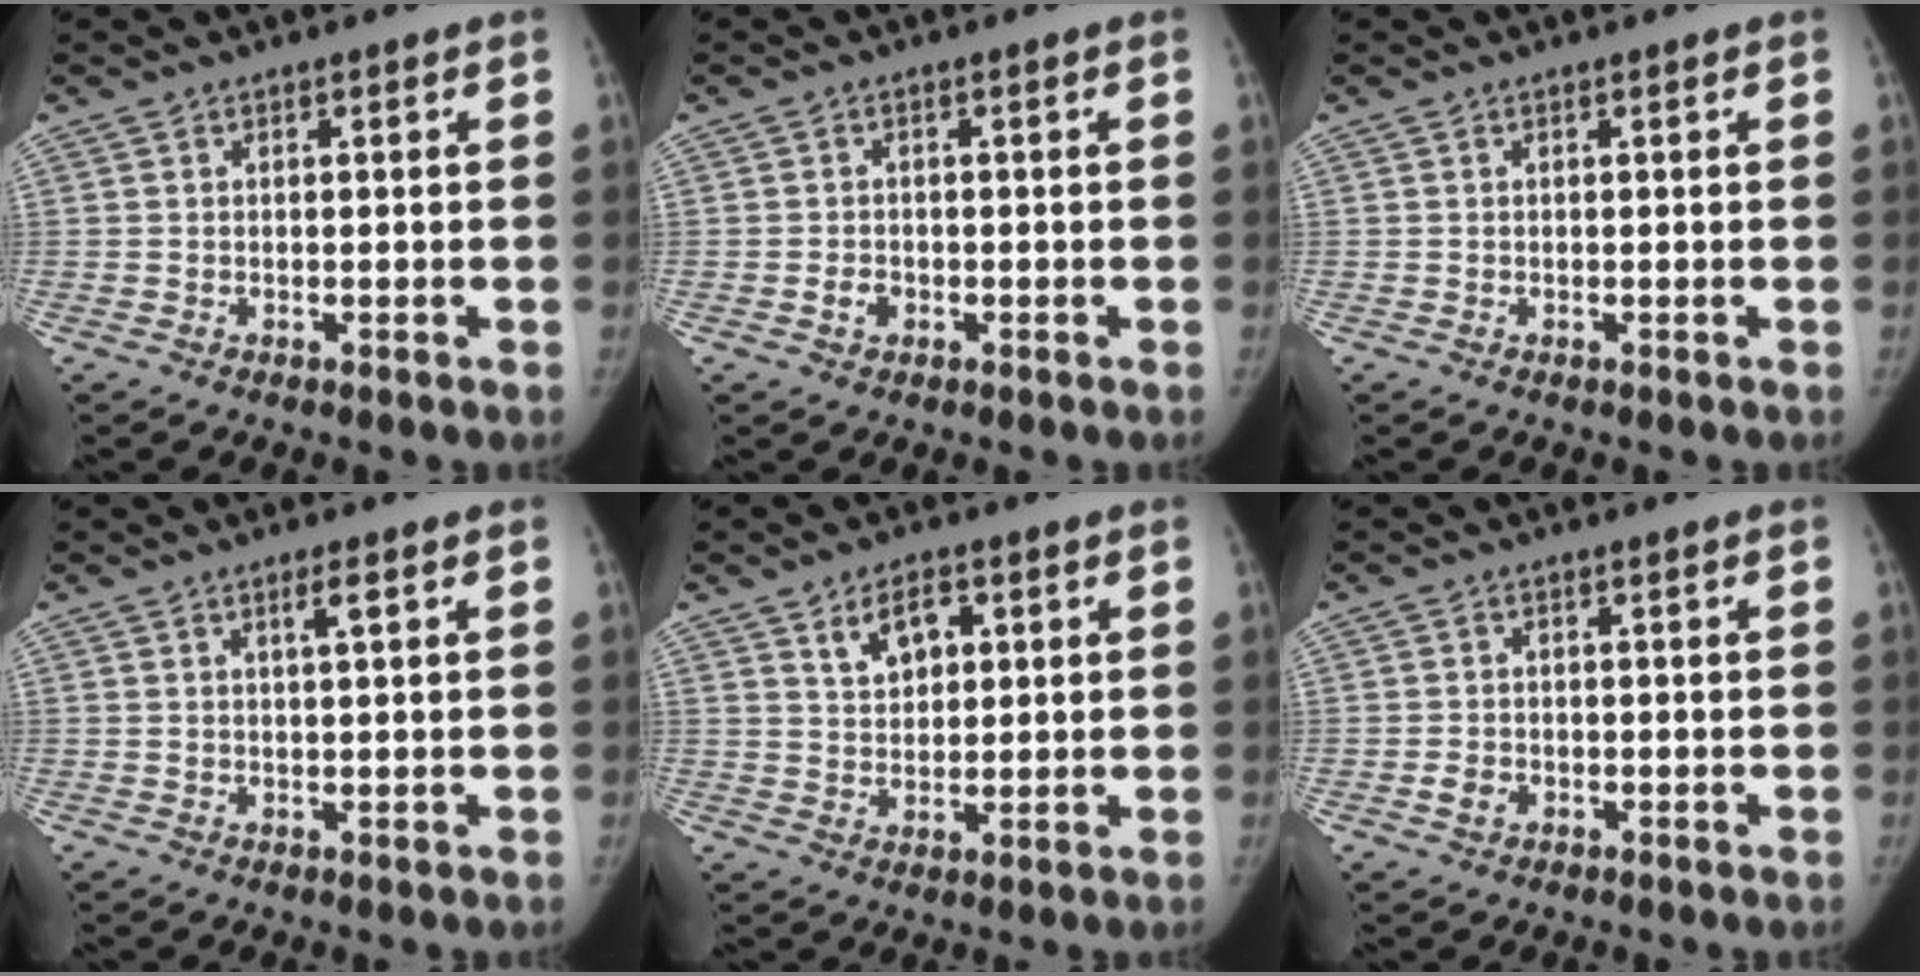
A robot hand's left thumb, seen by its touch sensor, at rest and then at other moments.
{"total": 2.0, "force": [-0.8, 1.5, 0.9], "torque": [-0.012, 0.008, -0.012]}
{"total": 0.0}
{"total": 2.1, "force": [1.0, 0.2, 1.8], "torque": [-0.034, -0.003, 0.018]}
{"total": 5.7, "force": [2.7, 3.5, 3.6], "torque": [-0.041, -0.012, 0.049]}
{"total": 2.0, "force": [-0.8, 1.6, 1.0], "torque": [-0.015, 0.006, -0.012]}